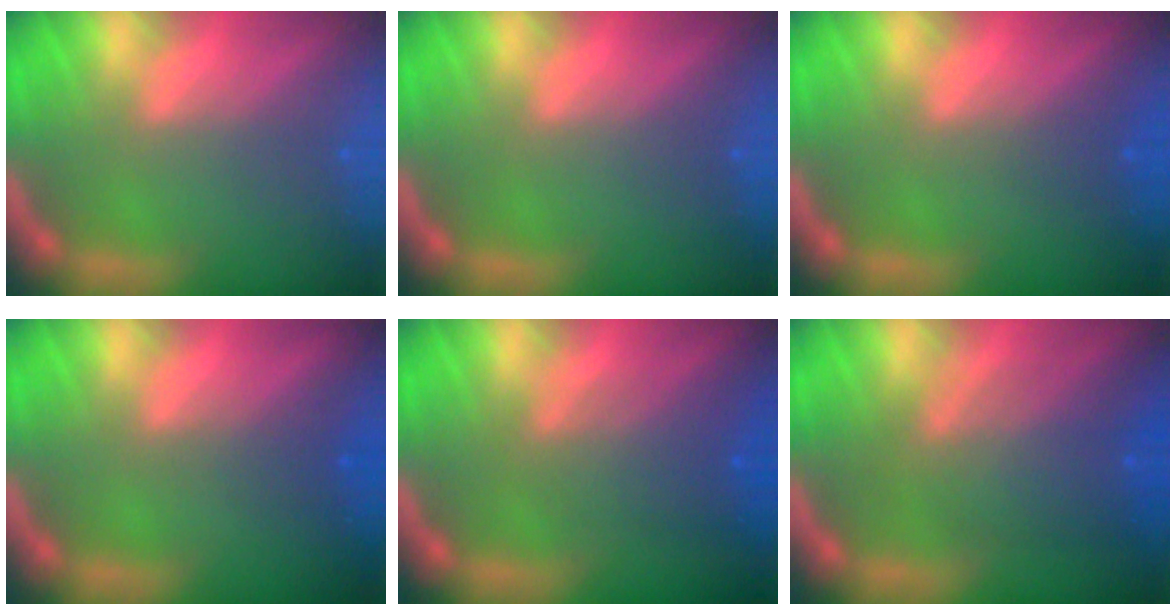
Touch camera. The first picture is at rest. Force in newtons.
{"total": 0.0}
{"total": 0.9}
{"total": 1.5}
{"total": 4.1}
{"total": 6.0}